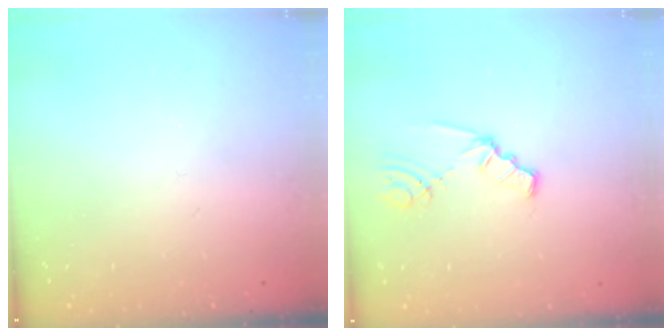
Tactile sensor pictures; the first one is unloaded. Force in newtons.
{"total": 1.8, "press": 1.7, "slide": 0.3}